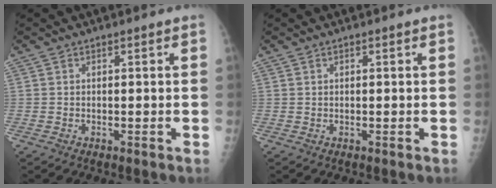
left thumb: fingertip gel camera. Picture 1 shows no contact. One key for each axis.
{"total": 0.0}